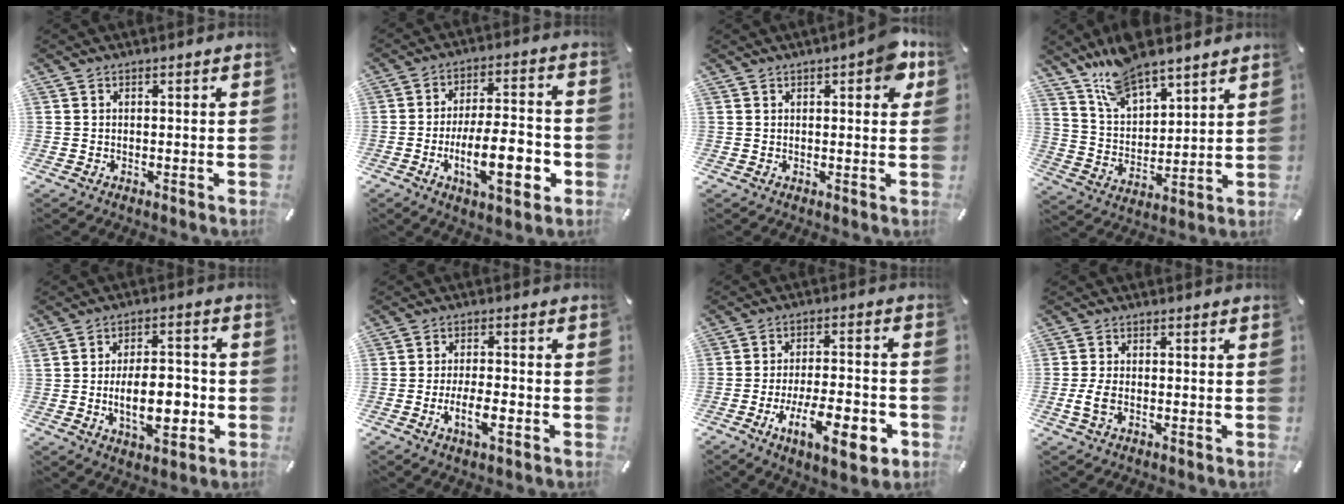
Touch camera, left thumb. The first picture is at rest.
{"total": 16.3, "force": [-4.9, 5.5, 14.6], "torque": [-0.242, 0.001, -0.077]}
{"total": 5.9, "force": [2.3, 2.2, 5.0], "torque": [-0.059, -0.006, 0.033]}
{"total": 10.7, "force": [9.5, 3.6, 3.2], "torque": [-0.079, -0.060, 0.182]}
{"total": 12.7, "force": [-2.2, 6.7, 10.5], "torque": [-0.166, 0.001, -0.040]}
{"total": 6.9, "force": [-2.5, 2.3, 6.0], "torque": [-0.114, 0.002, -0.045]}
{"total": 15.8, "force": [-6.6, 5.3, 13.4], "torque": [-0.213, 0.020, -0.096]}
{"total": 3.3, "force": [-1.1, 1.7, 2.6], "torque": [-0.054, 0.004, -0.020]}